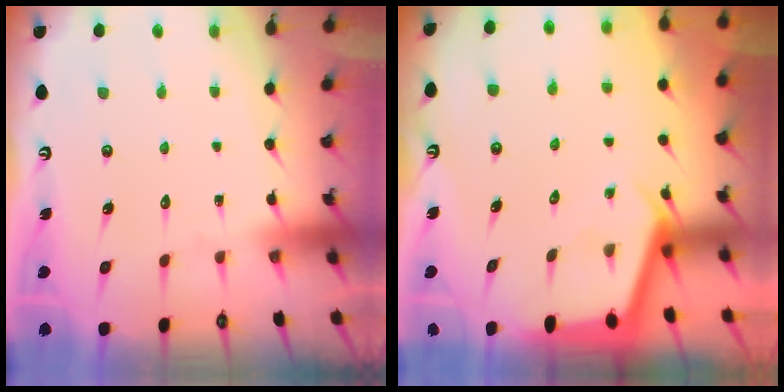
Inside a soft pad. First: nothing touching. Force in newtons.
{"total": 2.8, "press": 2.8, "slide": 0.4}